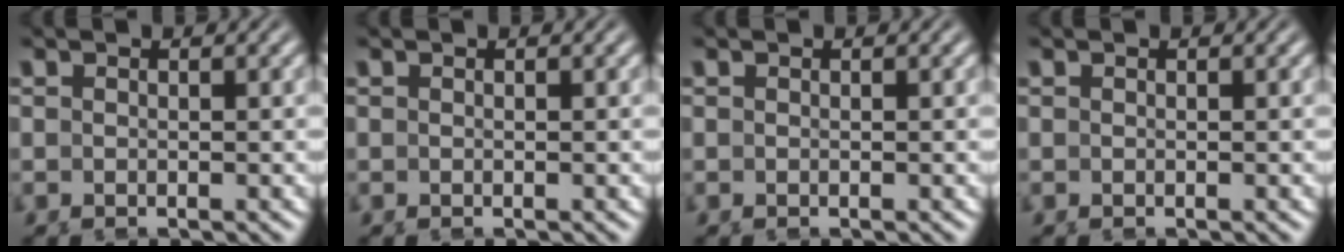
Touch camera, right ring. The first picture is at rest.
{"total": 0.0}
{"total": 0.0}
{"total": 0.0}